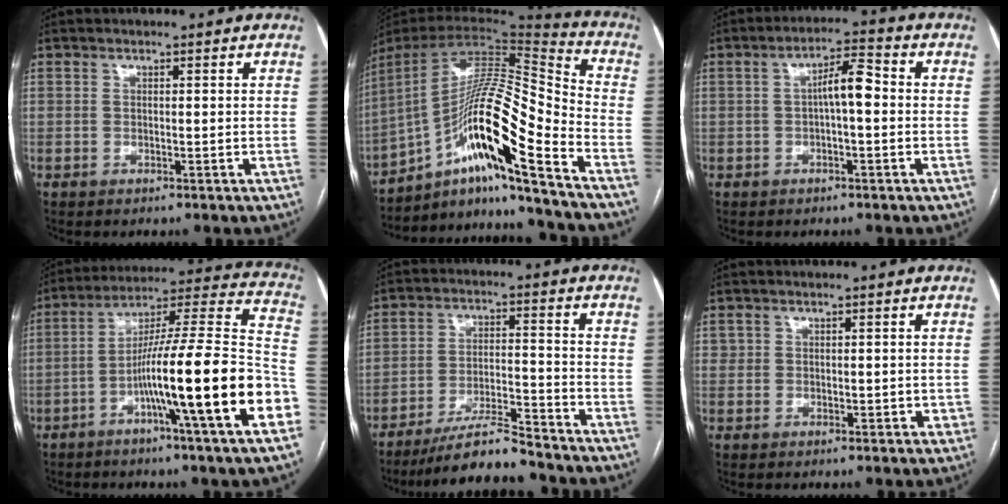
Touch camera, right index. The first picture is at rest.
{"total": 19.7, "force": [-10.9, 0.2, 16.4], "torque": [-0.292, 0.016, -0.193]}
{"total": 5.5, "force": [0.0, 1.3, 5.3], "torque": [-0.090, 0.021, -0.002]}
{"total": 22.6, "force": [-7.7, -0.5, 21.2], "torque": [-0.284, 0.000, -0.129]}
{"total": 9.3, "force": [-8.4, 0.7, 3.8], "torque": [-0.059, -0.004, -0.149]}
{"total": 2.2, "force": [0.4, 1.8, 1.1], "torque": [-0.017, 0.008, 0.014]}